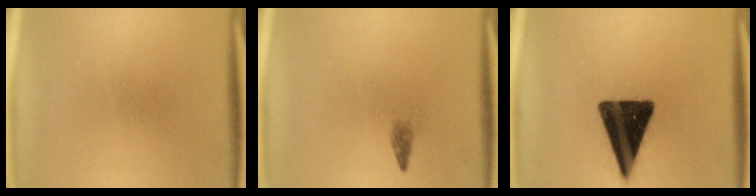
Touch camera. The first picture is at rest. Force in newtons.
{"total": 1.0}
{"total": 16.8}